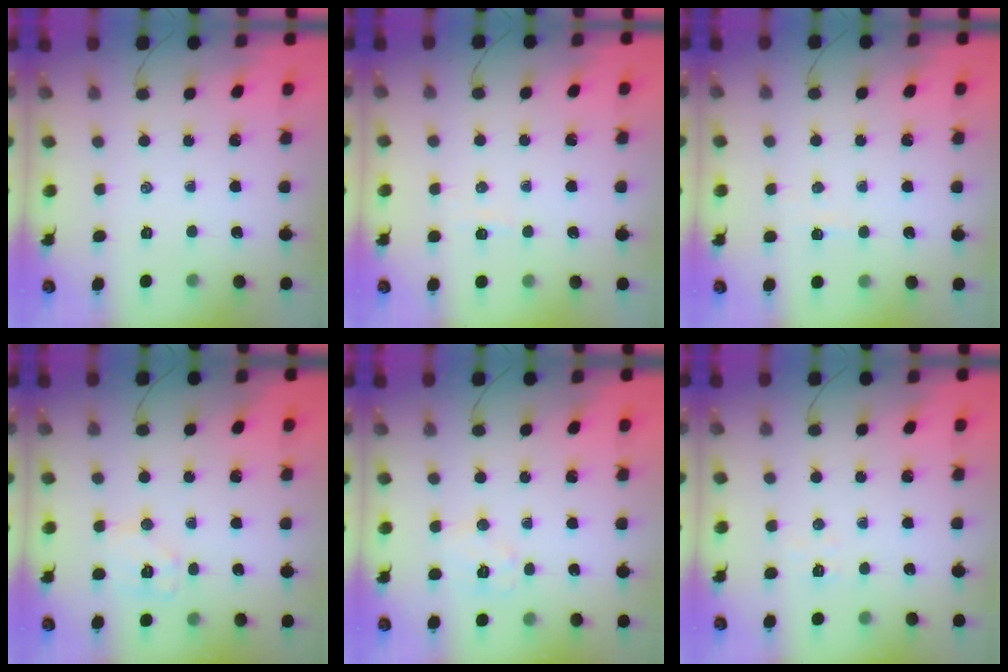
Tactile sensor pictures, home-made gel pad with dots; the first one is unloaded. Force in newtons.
{"total": 2.4, "press": 2.3, "slide": 0.6}
{"total": 3.1, "press": 3.0, "slide": 0.8}
{"total": 8.0, "press": 8.0, "slide": 0.7}
{"total": 6.1, "press": 6.1, "slide": 0.6}
{"total": 3.9, "press": 3.8, "slide": 1.0}